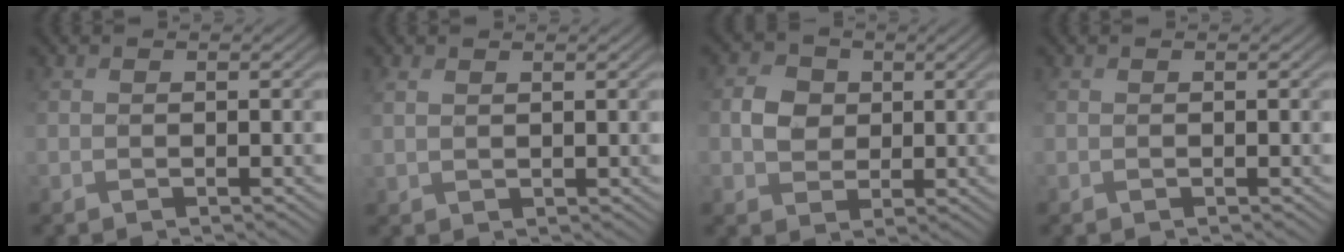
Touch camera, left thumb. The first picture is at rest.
{"total": 1.4, "force": [1.3, -0.1, -0.6], "torque": [0.011, 0.007, 0.027]}
{"total": 3.5, "force": [1.1, 3.2, 1.0], "torque": [-0.024, 0.012, 0.016]}
{"total": 0.0}